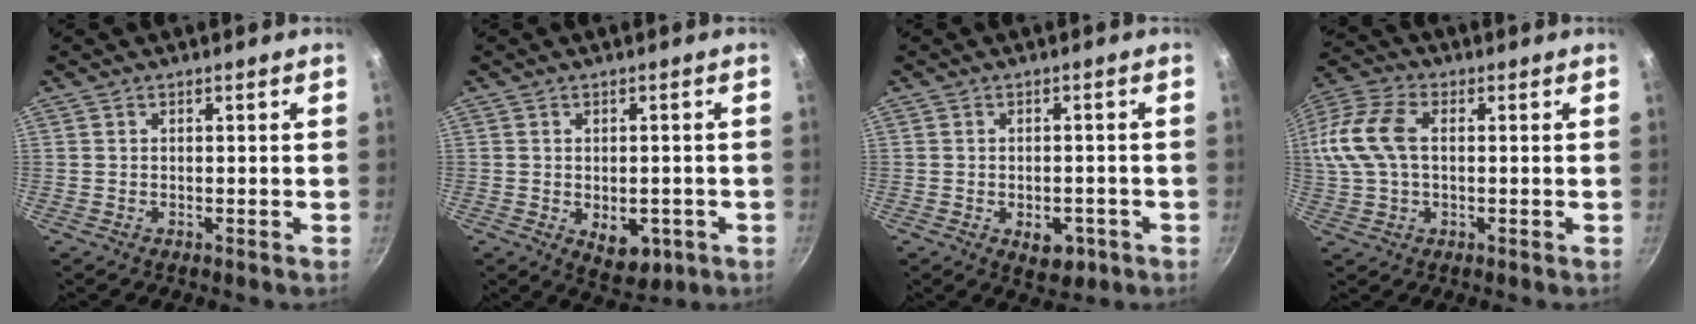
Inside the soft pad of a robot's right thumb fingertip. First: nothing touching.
{"total": 6.9, "force": [-2.0, 4.3, 5.0], "torque": [-0.043, 0.001, -0.017]}
{"total": 5.7, "force": [-2.3, 3.5, 3.8], "torque": [-0.031, 0.010, -0.024]}
{"total": 16.0, "force": [2.0, 10.4, 12.0], "torque": [-0.271, 0.030, 0.025]}